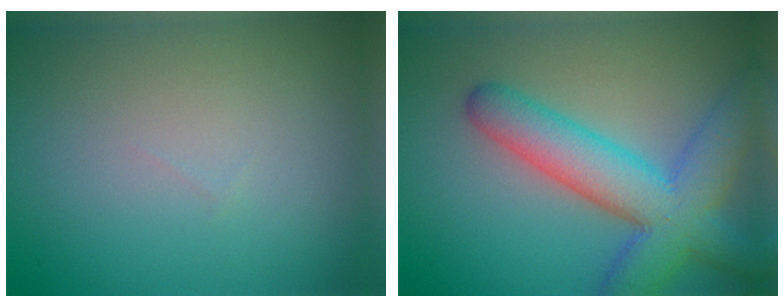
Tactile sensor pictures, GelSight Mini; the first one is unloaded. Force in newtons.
{"total": 7.8, "press": 7.8, "slide": 0.3}